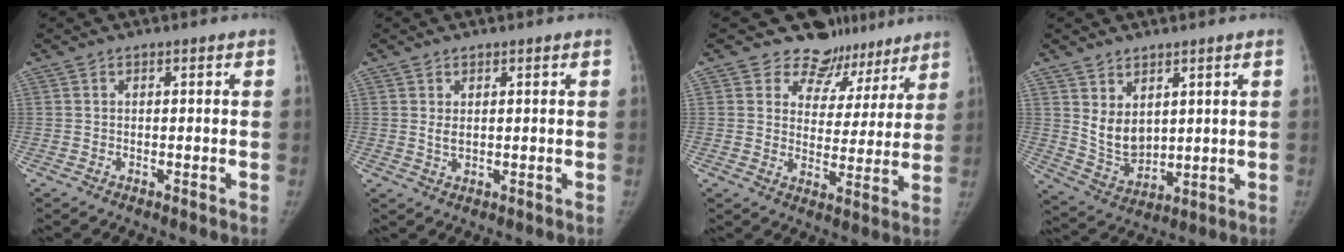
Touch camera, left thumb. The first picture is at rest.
{"total": 1.9, "force": [0.7, 1.1, 1.4], "torque": [-0.023, -0.007, 0.019]}
{"total": 13.4, "force": [11.1, 7.3, 1.0], "torque": [0.033, -0.074, 0.135]}
{"total": 7.9, "force": [3.2, 5.2, 5.0], "torque": [-0.066, -0.035, 0.081]}